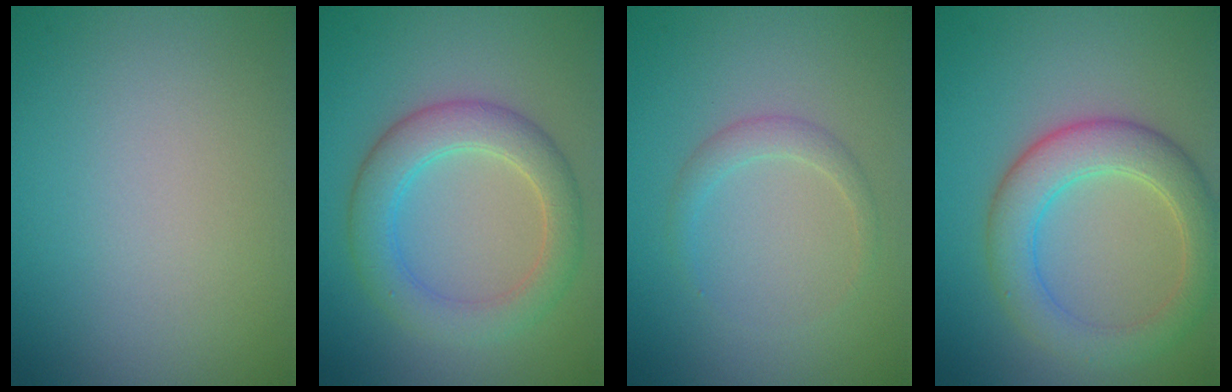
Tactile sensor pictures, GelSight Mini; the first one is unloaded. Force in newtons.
{"total": 4.8, "press": 4.8, "slide": 0.1}
{"total": 1.4, "press": 1.4, "slide": 0.1}
{"total": 5.3, "press": 5.3, "slide": 0.4}